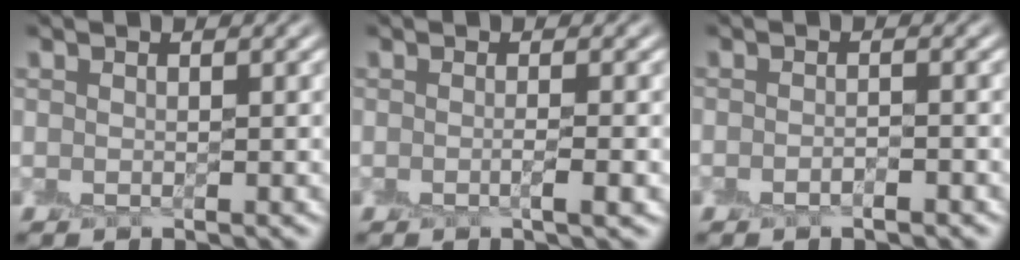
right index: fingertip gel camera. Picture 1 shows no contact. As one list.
[{"total": 1.2, "force": [-0.5, -0.1, 1.1], "torque": [-0.018, -0.002, -0.010]}, {"total": 1.1, "force": [-0.9, 0.1, 0.5], "torque": [-0.009, 0.001, -0.017]}]